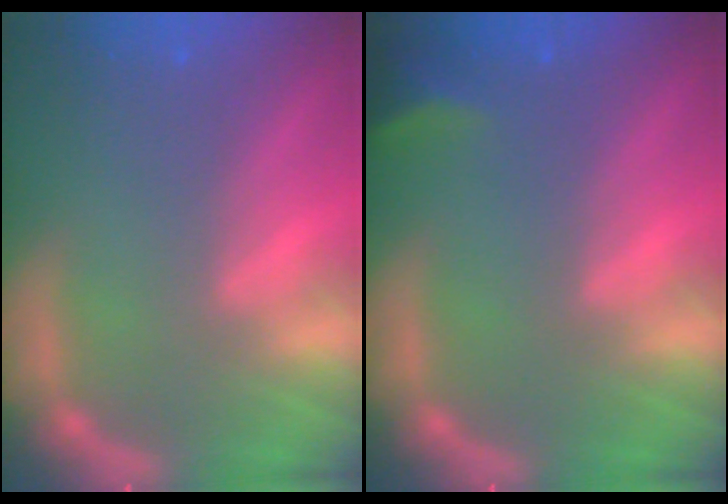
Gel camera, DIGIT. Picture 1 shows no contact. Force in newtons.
{"total": 2.9}